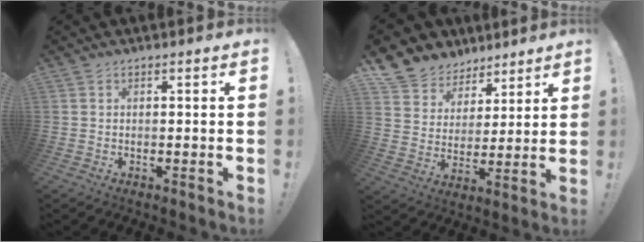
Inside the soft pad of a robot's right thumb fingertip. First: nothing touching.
{"total": 10.4, "force": [7.0, 7.5, 1.5], "torque": [-0.032, -0.059, 0.140]}